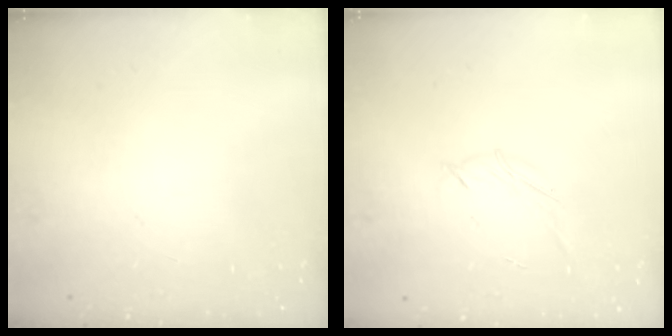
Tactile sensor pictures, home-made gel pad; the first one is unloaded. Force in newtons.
{"total": 3.9, "press": 3.8, "slide": 0.8}